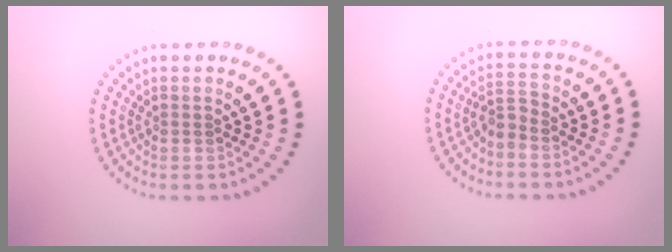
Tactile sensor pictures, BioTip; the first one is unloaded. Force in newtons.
{"total": 1.7, "press": 1.4, "slide": 1.0}